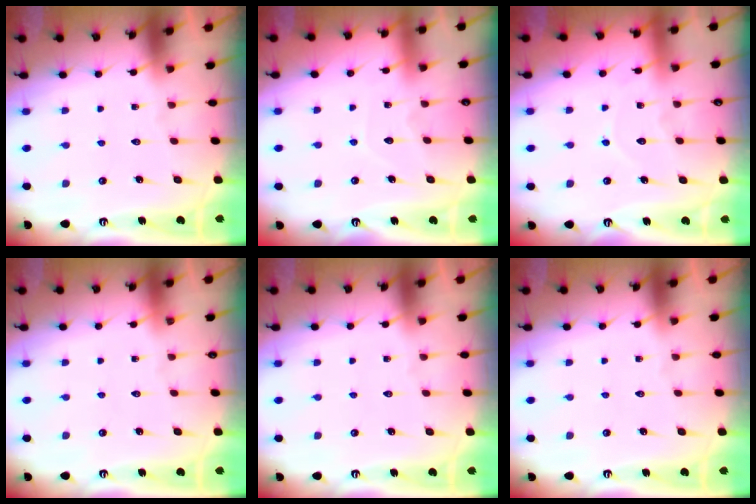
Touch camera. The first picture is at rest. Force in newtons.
{"total": 5.9, "press": 5.9, "slide": 0.5}
{"total": 5.6, "press": 5.6, "slide": 0.6}
{"total": 0.0}
{"total": 0.0}
{"total": 0.0}